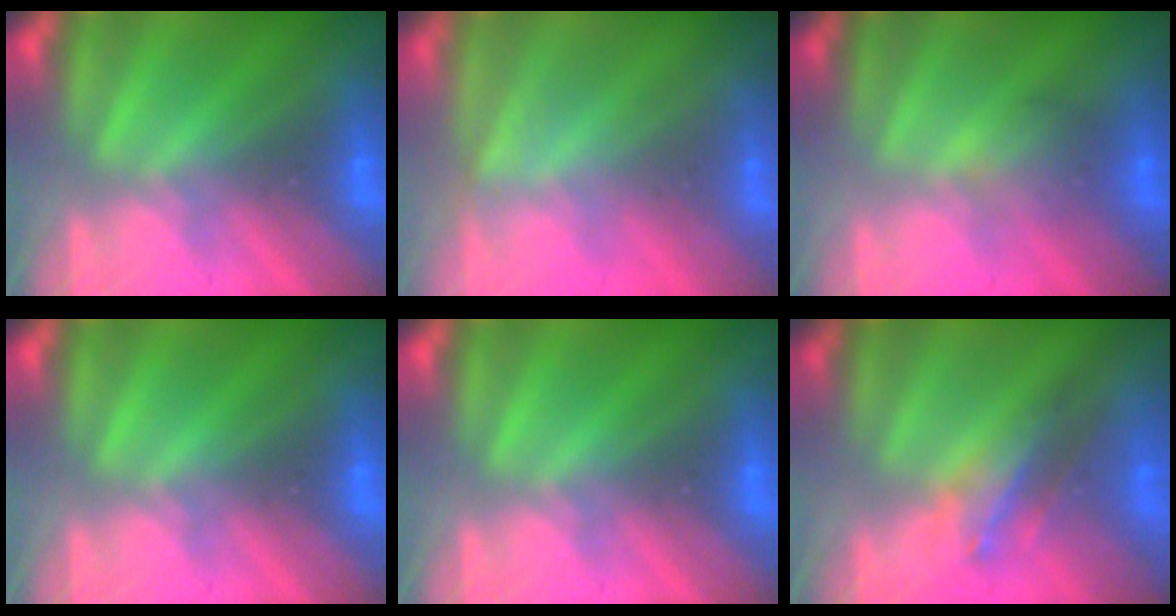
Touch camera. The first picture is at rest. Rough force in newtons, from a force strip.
{"total": 1.5}
{"total": 1.8}
{"total": 0.0}
{"total": 0.0}
{"total": 2.7}